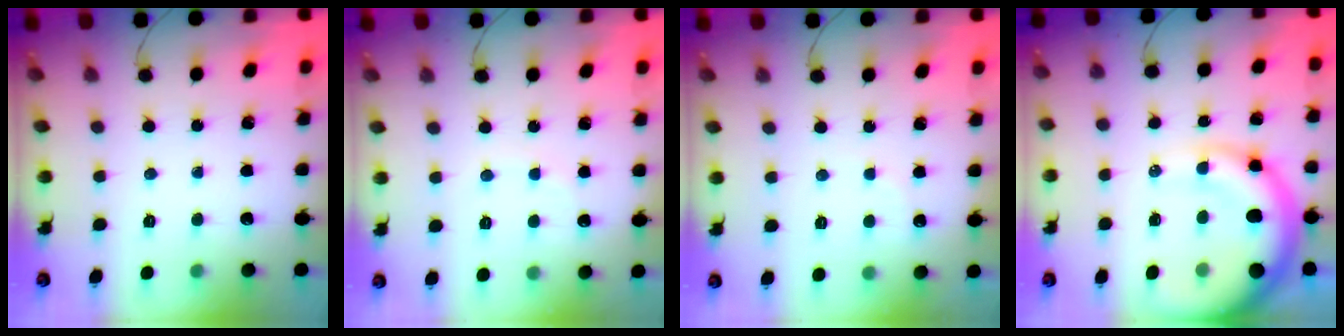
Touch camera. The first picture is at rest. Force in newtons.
{"total": 4.1, "press": 3.9, "slide": 1.1}
{"total": 4.7, "press": 4.6, "slide": 0.9}
{"total": 14.7, "press": 14.2, "slide": 3.8}